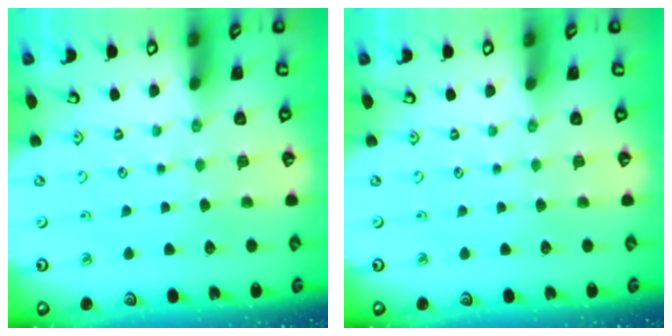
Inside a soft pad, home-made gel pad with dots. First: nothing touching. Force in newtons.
{"total": 0.0}